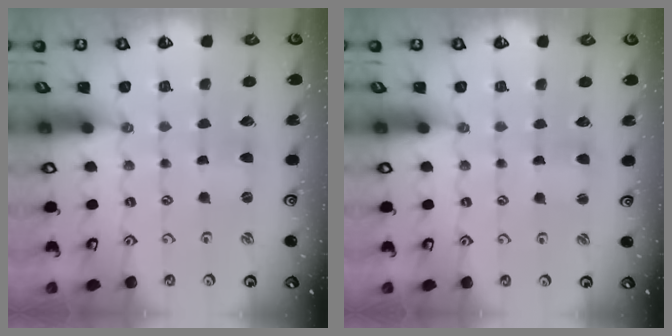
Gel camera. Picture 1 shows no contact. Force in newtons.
{"total": 1.1, "press": 1.0, "slide": 0.2}